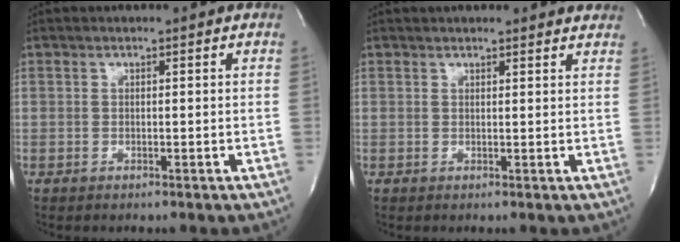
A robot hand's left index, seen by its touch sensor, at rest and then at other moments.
{"total": 9.2, "force": [8.6, 1.9, 2.6], "torque": [-0.022, 0.018, 0.086]}